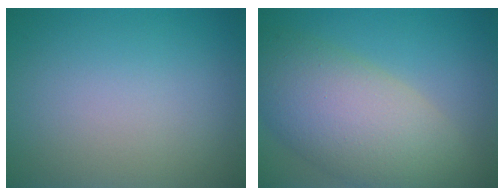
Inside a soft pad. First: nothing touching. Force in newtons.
{"total": 9.6, "press": 9.6, "slide": 0.6}